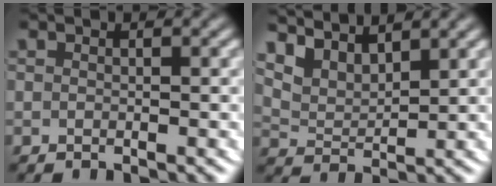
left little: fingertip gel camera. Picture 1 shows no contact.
{"total": 7.2, "force": [4.4, 4.7, 3.1], "torque": [-0.076, 0.001, 0.063]}